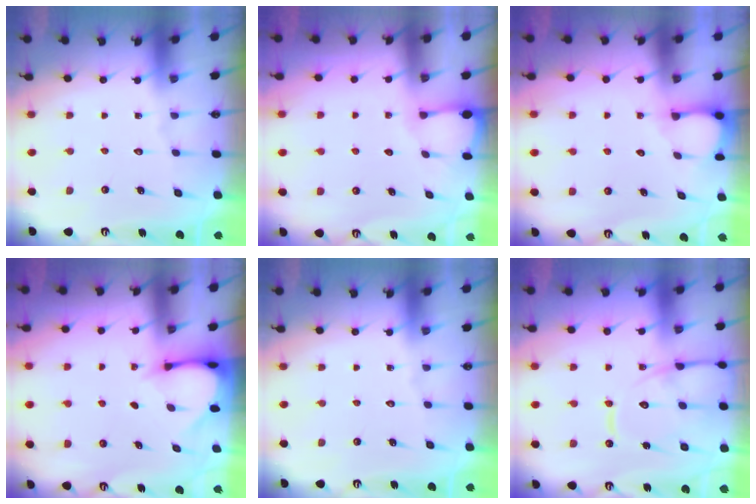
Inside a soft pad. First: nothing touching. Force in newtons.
{"total": 2.7, "press": 2.7, "slide": 0.3}
{"total": 2.3, "press": 2.3, "slide": 0.3}
{"total": 3.3, "press": 3.3, "slide": 0.2}
{"total": 0.0}
{"total": 13.3, "press": 13.2, "slide": 1.0}